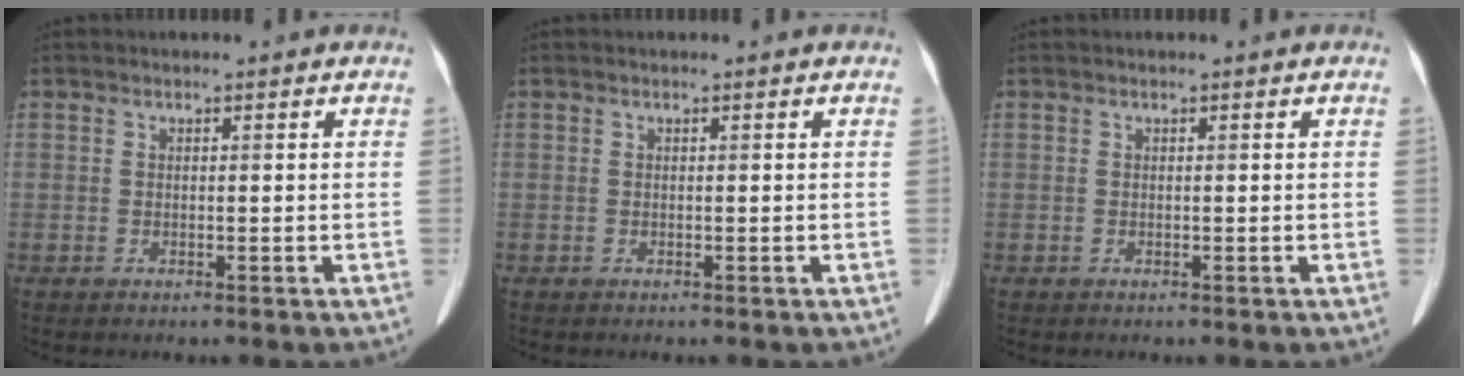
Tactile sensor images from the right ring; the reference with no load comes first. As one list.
[{"total": 0.0}, {"total": 0.0}]